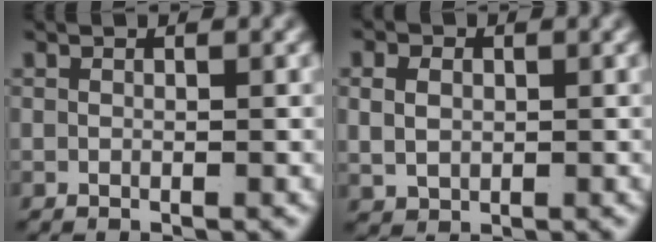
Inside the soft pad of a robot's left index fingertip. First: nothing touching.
{"total": 2.6, "force": [0.4, 2.1, 1.5], "torque": [-0.031, -0.009, 0.020]}